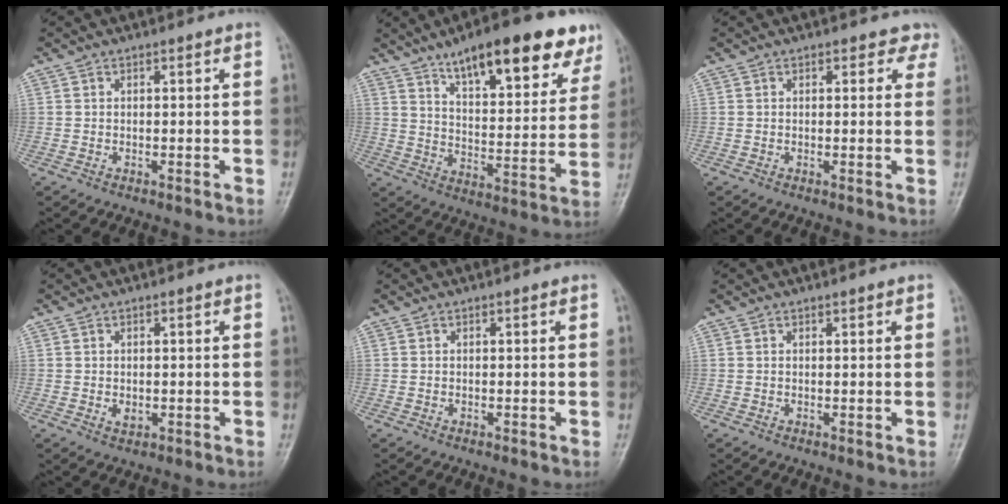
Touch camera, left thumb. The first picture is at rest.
{"total": 20.7, "force": [13.5, 6.7, 14.3], "torque": [-0.162, -0.047, 0.202]}
{"total": 2.9, "force": [2.1, 1.8, 0.8], "torque": [0.024, -0.007, 0.008]}
{"total": 1.8, "force": [-0.1, 1.3, 1.2], "torque": [-0.015, -0.002, 0.001]}
{"total": 0.0}
{"total": 0.7, "force": [0.5, 0.2, 0.4], "torque": [-0.003, -0.002, 0.005]}